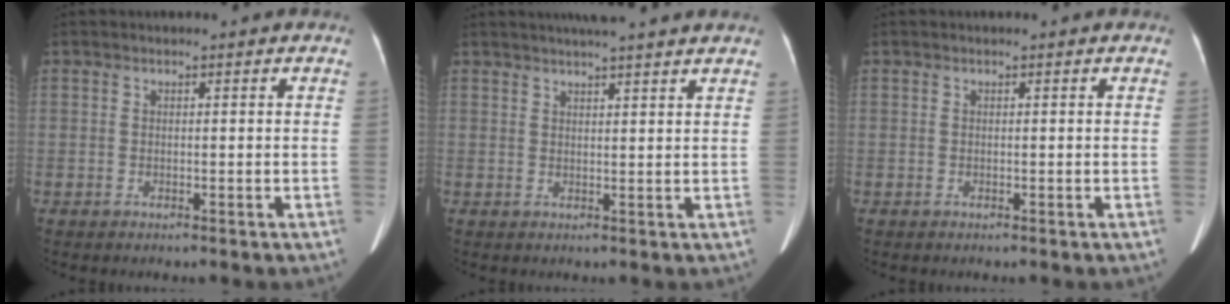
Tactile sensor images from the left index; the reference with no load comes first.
{"total": 9.4, "force": [8.0, 0.0, 4.9], "torque": [-0.073, 0.028, 0.094]}
{"total": 0.0}